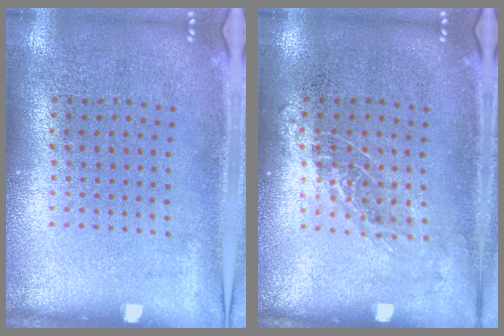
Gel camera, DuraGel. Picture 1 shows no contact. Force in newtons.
{"total": 1.0, "press": 0.9, "slide": 0.5}